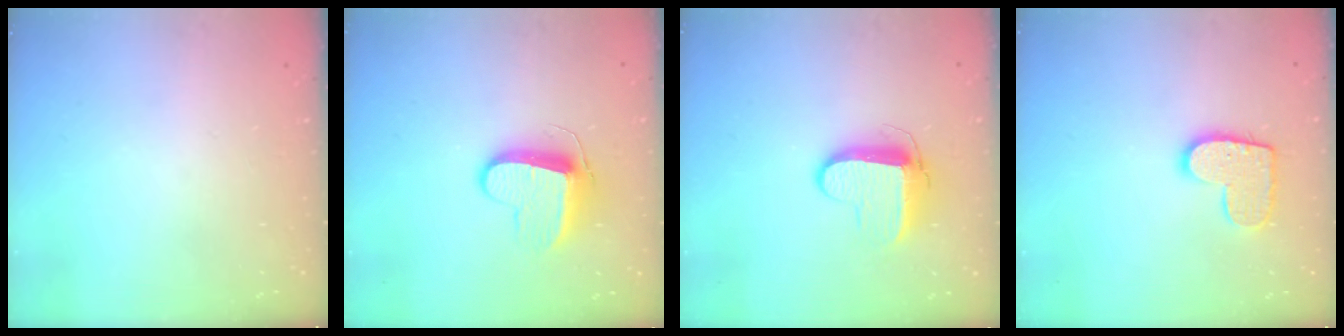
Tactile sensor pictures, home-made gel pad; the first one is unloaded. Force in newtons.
{"total": 9.9, "press": 9.9, "slide": 0.1}
{"total": 8.9, "press": 8.9, "slide": 0.9}
{"total": 11.2, "press": 11.2, "slide": 0.7}